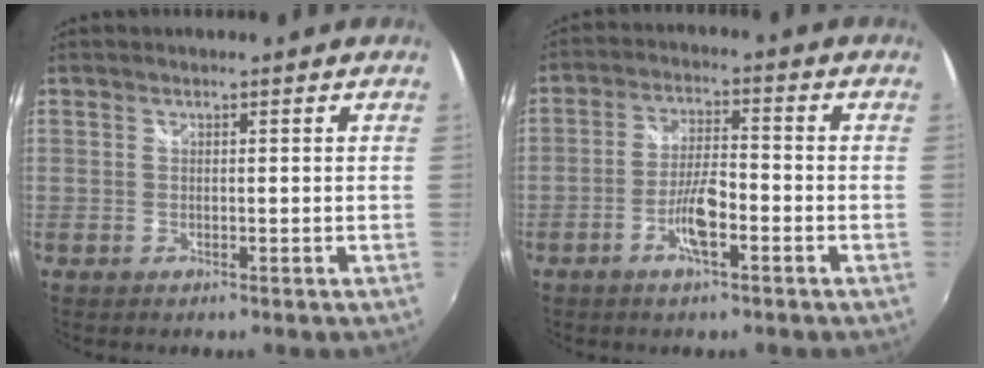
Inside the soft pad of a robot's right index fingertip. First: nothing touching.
{"total": 6.7, "force": [-3.1, 1.5, 5.7], "torque": [-0.116, 0.002, -0.057]}